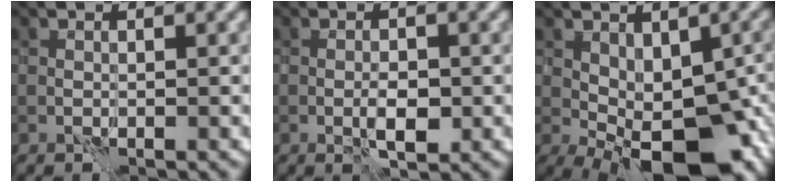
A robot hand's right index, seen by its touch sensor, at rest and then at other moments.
{"total": 1.9, "force": [-0.5, 0.7, 1.6], "torque": [-0.028, 0.001, -0.009]}
{"total": 10.5, "force": [-3.1, 5.4, 8.5], "torque": [-0.119, -0.003, -0.042]}